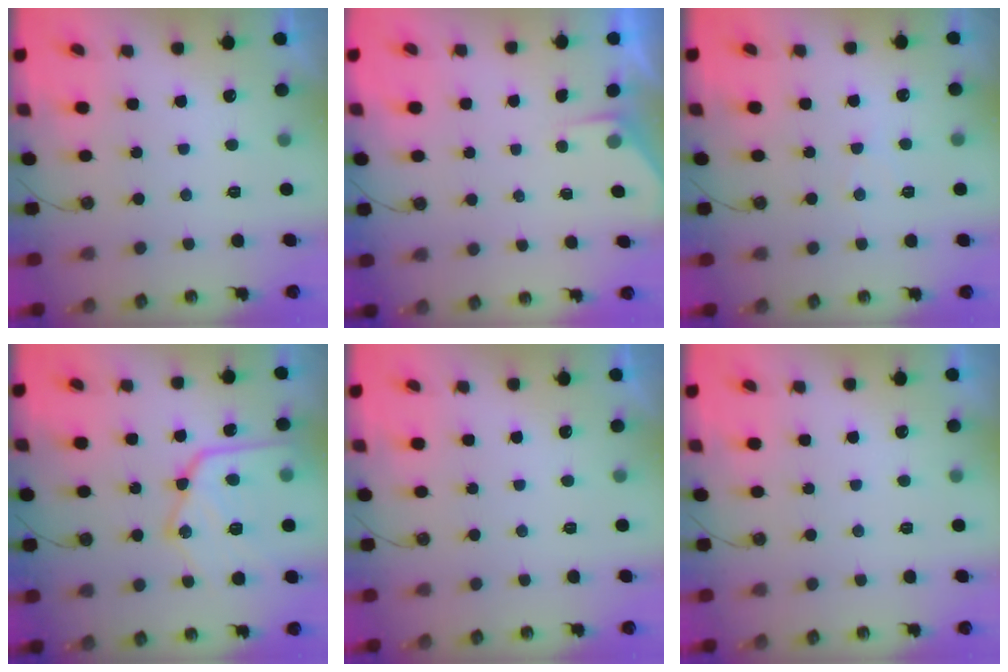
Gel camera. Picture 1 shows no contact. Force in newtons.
{"total": 1.6, "press": 1.6, "slide": 0.3}
{"total": 4.7, "press": 4.7, "slide": 0.7}
{"total": 21.2, "press": 21.2, "slide": 1.5}
{"total": 0.0}
{"total": 2.6, "press": 2.6, "slide": 0.5}